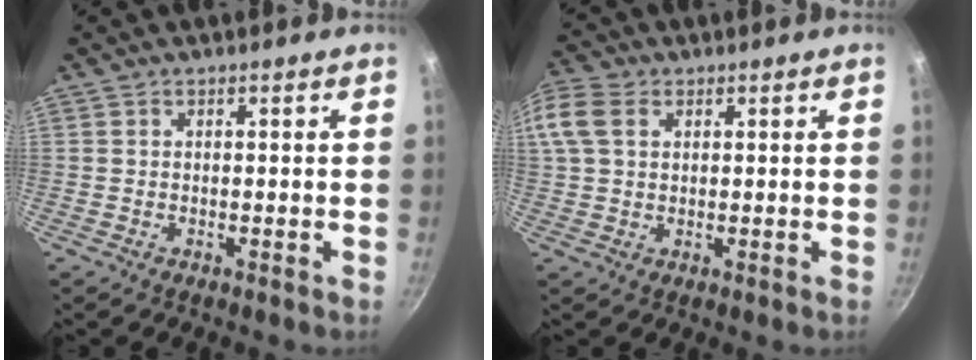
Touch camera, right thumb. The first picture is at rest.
{"total": 8.2, "force": [2.8, 5.4, 5.5], "torque": [-0.120, 0.019, 0.052]}